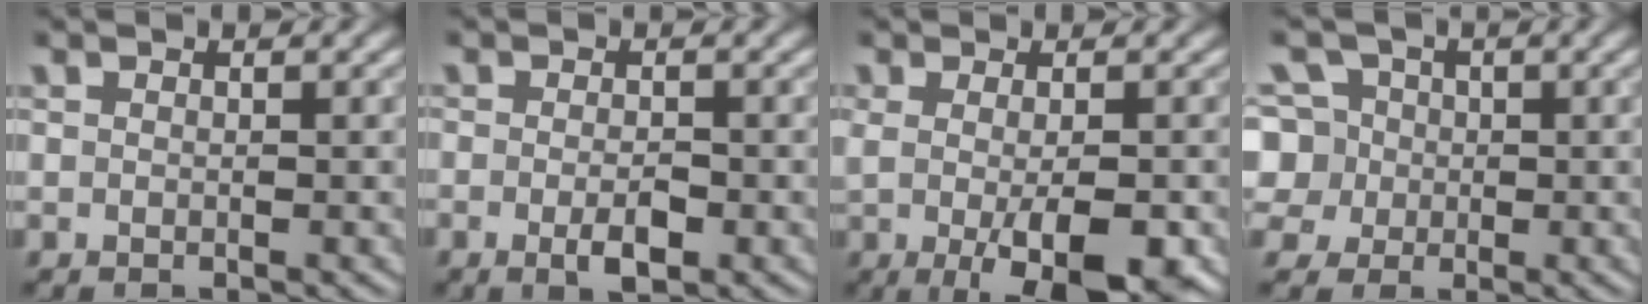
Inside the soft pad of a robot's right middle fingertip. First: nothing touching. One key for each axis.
{"total": 2.1, "fx": -0.7, "fy": 0.7, "fz": 1.8, "tx": -0.031, "ty": -0.004, "tz": -0.013}
{"total": 6.5, "fx": -1.8, "fy": 2.1, "fz": 5.8, "tx": -0.097, "ty": -0.017, "tz": -0.021}
{"total": 6.9, "fx": 0.3, "fy": 6.4, "fz": 2.5, "tx": -0.049, "ty": 0.033, "tz": -0.015}